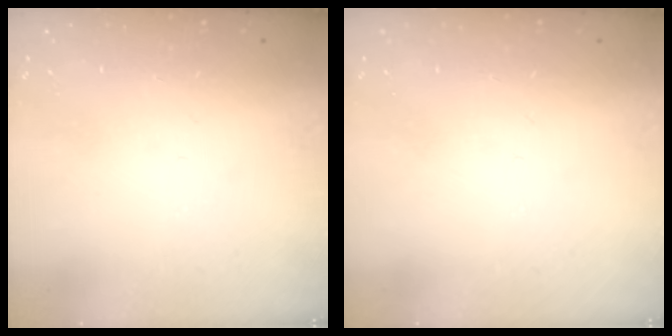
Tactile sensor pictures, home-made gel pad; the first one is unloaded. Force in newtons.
{"total": 0.0}